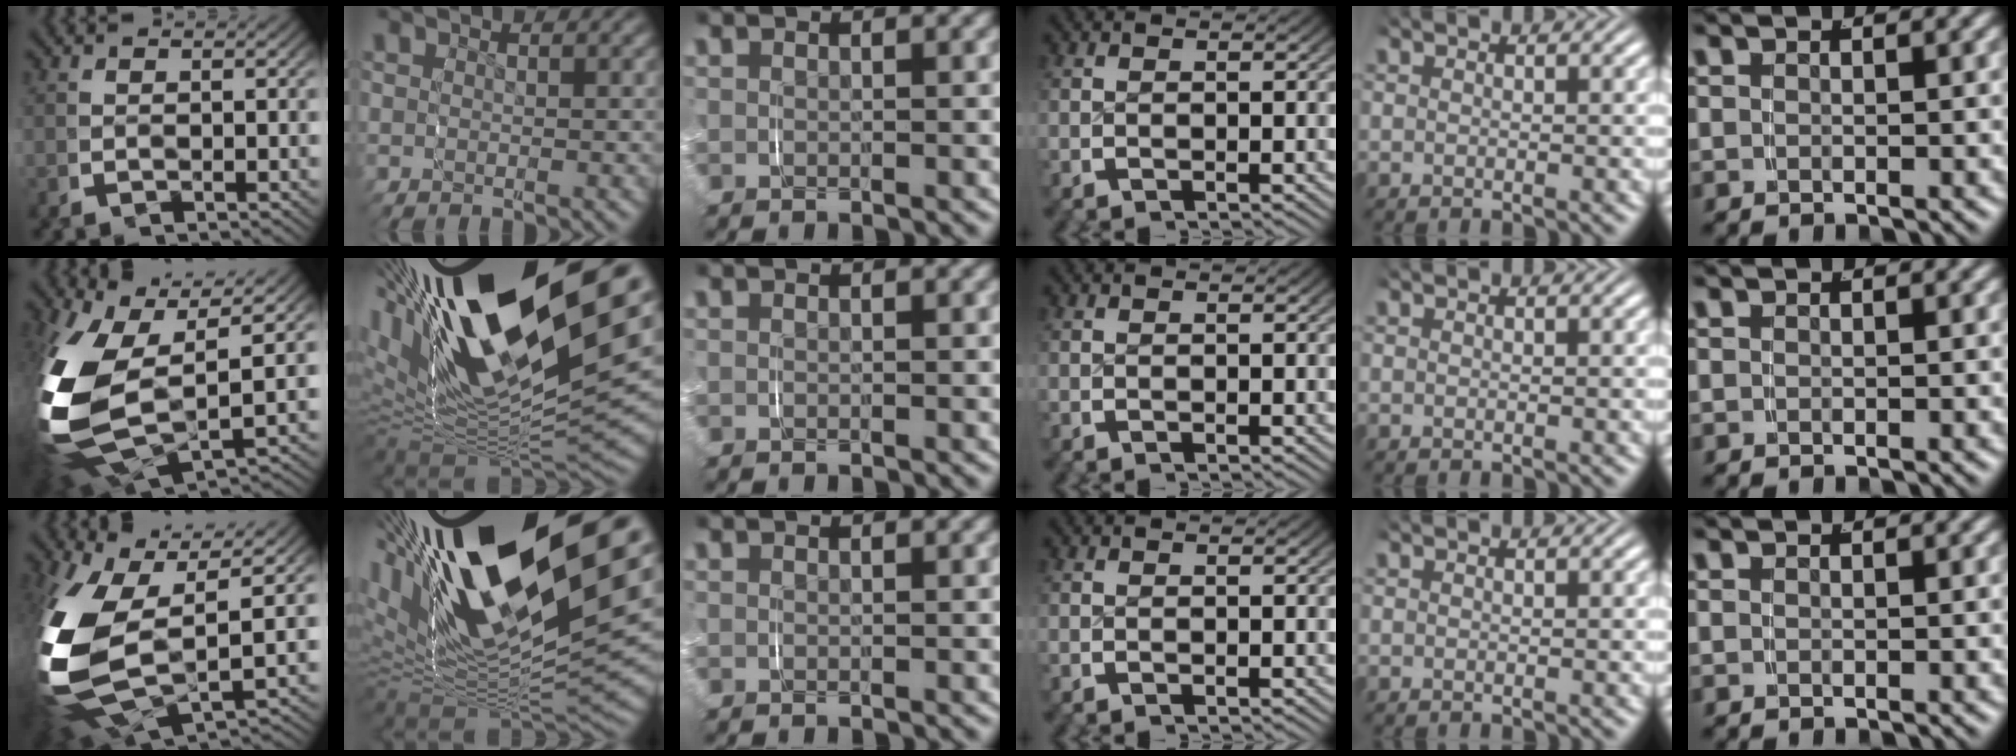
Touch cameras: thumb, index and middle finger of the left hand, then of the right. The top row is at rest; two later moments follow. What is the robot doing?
{"motion": "grasp_and_lifting", "object": "knife"}